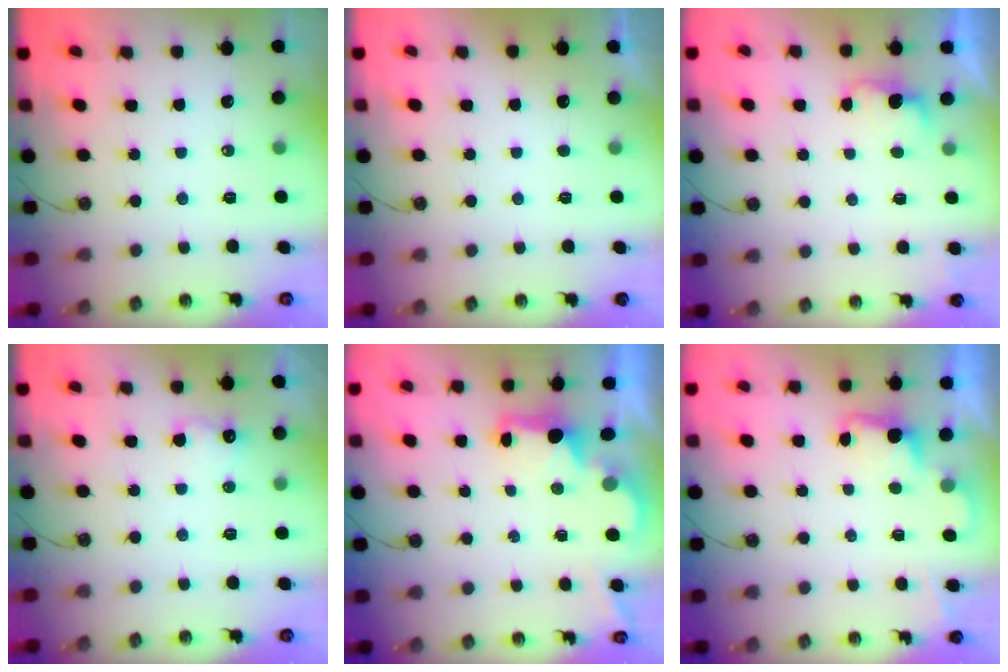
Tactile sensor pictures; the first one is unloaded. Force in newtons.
{"total": 0.7, "press": 0.4, "slide": 0.6}
{"total": 2.3, "press": 2.2, "slide": 0.8}
{"total": 6.6, "press": 6.5, "slide": 1.1}
{"total": 2.2, "press": 2.1, "slide": 0.8}
{"total": 2.0, "press": 1.8, "slide": 0.9}